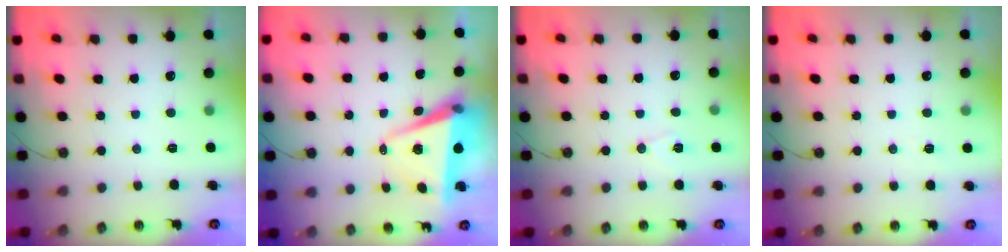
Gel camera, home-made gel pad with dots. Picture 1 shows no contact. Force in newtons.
{"total": 7.2, "press": 5.6, "slide": 4.5}
{"total": 6.6, "press": 6.2, "slide": 2.3}
{"total": 2.4, "press": 1.7, "slide": 1.7}